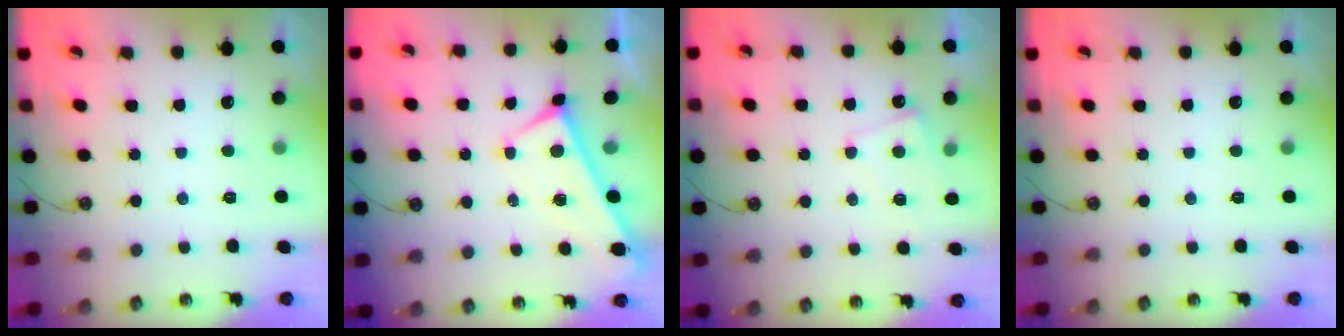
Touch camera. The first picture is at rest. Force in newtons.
{"total": 0.0}
{"total": 3.5, "press": 3.5, "slide": 0.4}
{"total": 0.0}